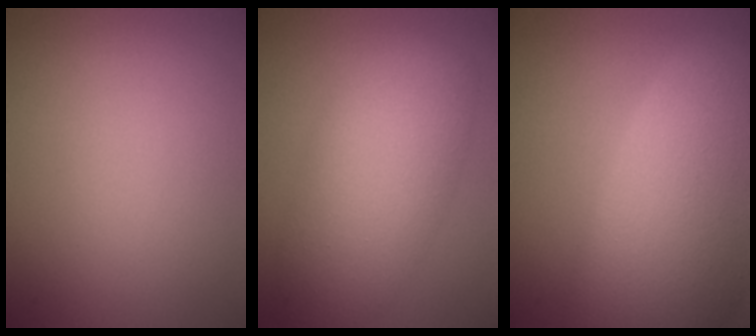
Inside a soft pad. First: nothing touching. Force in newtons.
{"total": 7.7, "press": 7.7, "slide": 0.1}
{"total": 13.8, "press": 13.7, "slide": 1.2}